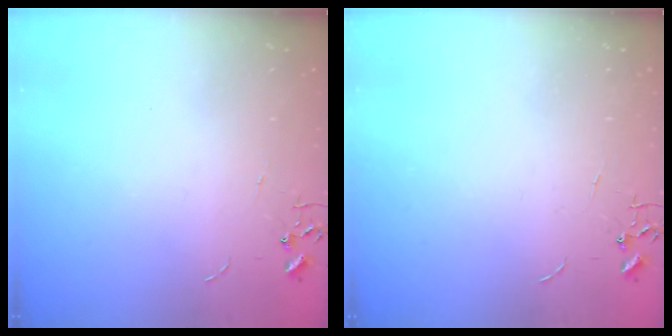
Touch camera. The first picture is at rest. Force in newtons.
{"total": 0.0}